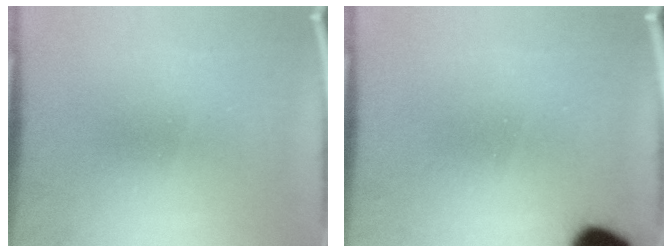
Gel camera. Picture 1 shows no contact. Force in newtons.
{"total": 11.6}